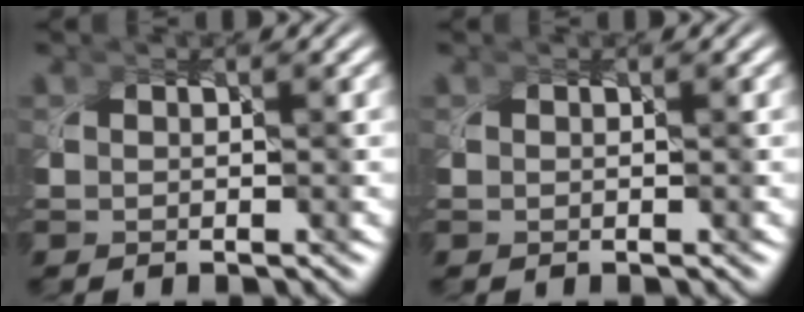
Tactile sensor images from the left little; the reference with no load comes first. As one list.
[{"total": 0.0}]